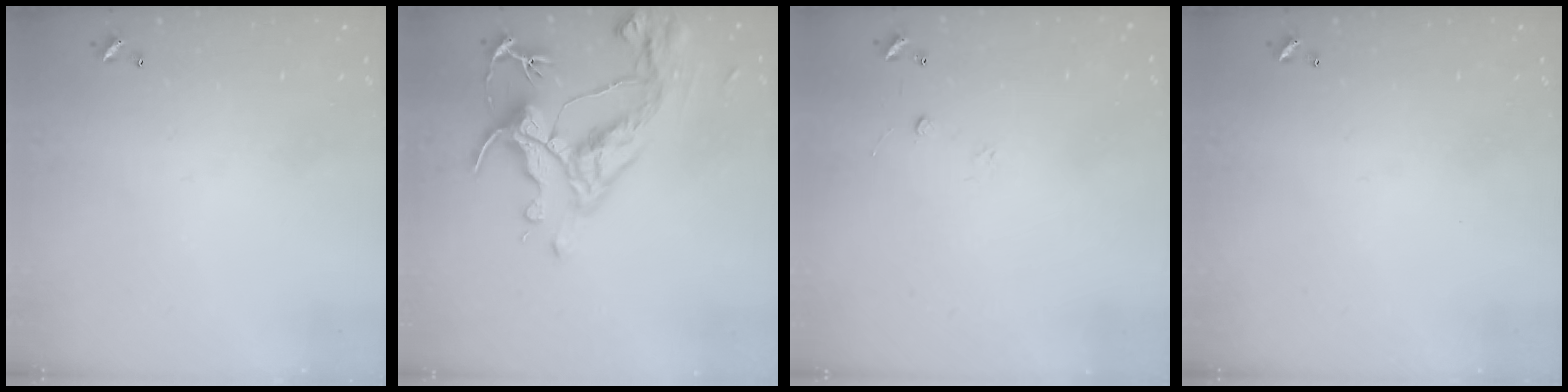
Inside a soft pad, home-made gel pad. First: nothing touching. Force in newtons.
{"total": 9.1, "press": 9.0, "slide": 1.6}
{"total": 6.6, "press": 6.6, "slide": 0.6}
{"total": 0.0}